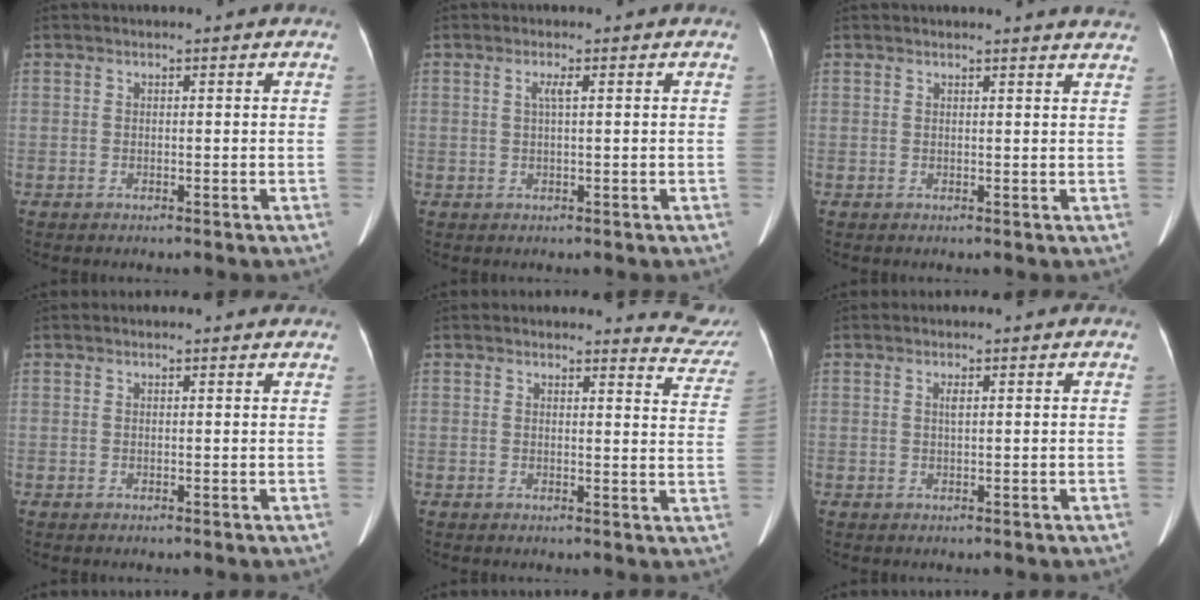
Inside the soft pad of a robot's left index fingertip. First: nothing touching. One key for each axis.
{"total": 1.5, "fx": 0.4, "fy": 0.0, "fz": 1.5, "tx": -0.031, "ty": 0.004, "tz": 0.006}
{"total": 5.4, "fx": 5.3, "fy": 0.1, "fz": 1.0, "tx": -0.008, "ty": -0.008, "tz": 0.036}
{"total": 1.1, "fx": 1.1, "fy": 0.3, "fz": 0.1, "tx": -0.014, "ty": 0.001, "tz": 0.007}
{"total": 7.0, "fx": 6.9, "fy": 0.6, "fz": -0.5, "tx": 0.019, "ty": -0.063, "tz": 0.048}
{"total": 0.8, "fx": 0.2, "fy": 0.1, "fz": 0.8, "tx": -0.018, "ty": 0.002, "tz": 0.006}